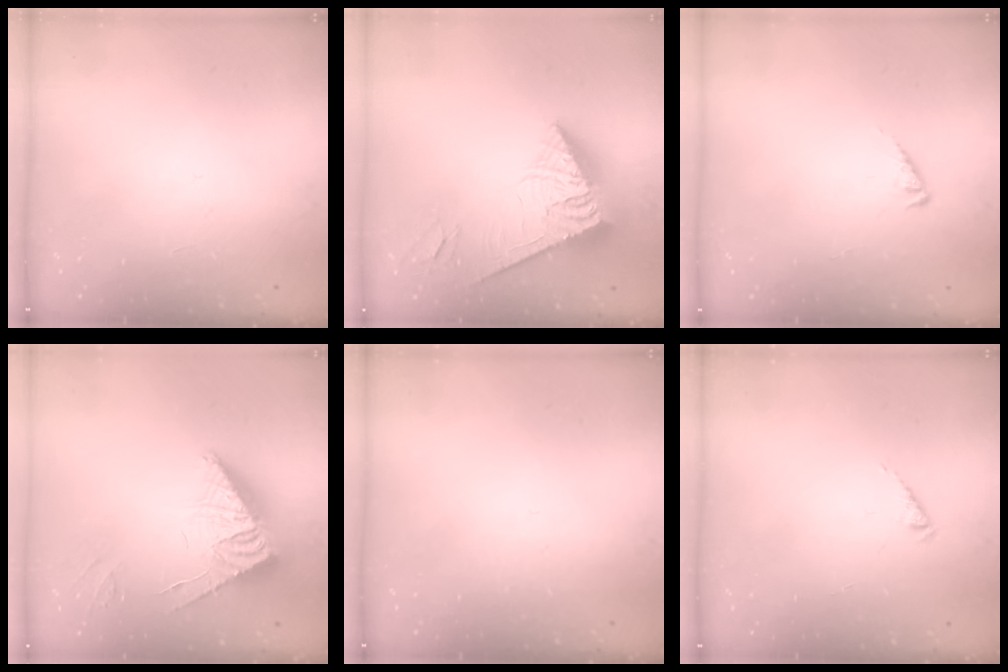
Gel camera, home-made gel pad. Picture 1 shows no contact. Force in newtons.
{"total": 8.6, "press": 8.5, "slide": 0.9}
{"total": 2.4, "press": 2.3, "slide": 0.5}
{"total": 9.3, "press": 9.3, "slide": 1.1}
{"total": 0.0}
{"total": 1.1, "press": 1.1, "slide": 0.3}